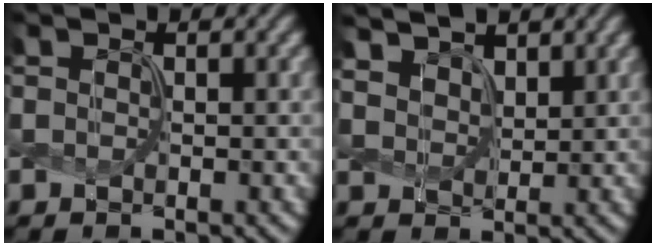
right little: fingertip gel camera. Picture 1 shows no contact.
{"total": 4.9, "force": [3.8, 2.4, 1.9], "torque": [-0.070, 0.000, 0.070]}